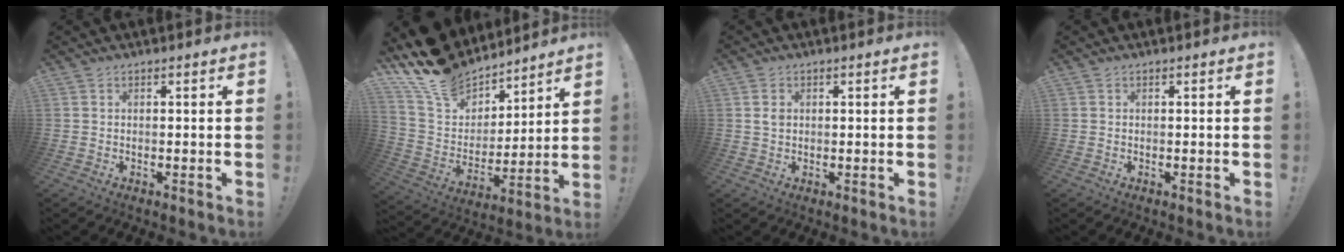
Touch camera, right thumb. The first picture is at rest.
{"total": 16.8, "force": [12.9, 9.3, 5.4], "torque": [-0.114, -0.093, 0.244]}
{"total": 2.3, "force": [0.6, 1.9, 1.3], "torque": [-0.015, 0.000, 0.008]}
{"total": 0.0}